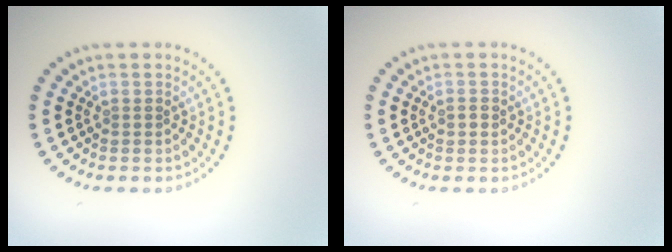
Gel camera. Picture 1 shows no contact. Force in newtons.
{"total": 0.9, "press": 0.9, "slide": 0.2}